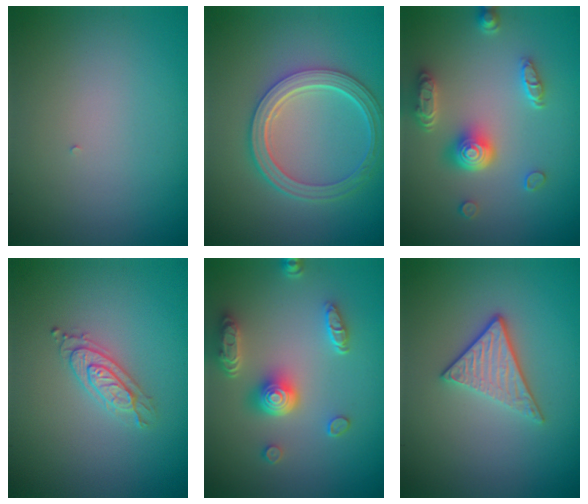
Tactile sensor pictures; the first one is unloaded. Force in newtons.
{"total": 5.2, "press": 3.9, "slide": 3.4}
{"total": 4.7, "press": 3.6, "slide": 3.0}
{"total": 2.4, "press": 2.2, "slide": 0.9}
{"total": 5.3, "press": 4.0, "slide": 3.4}
{"total": 3.4, "press": 2.8, "slide": 1.9}